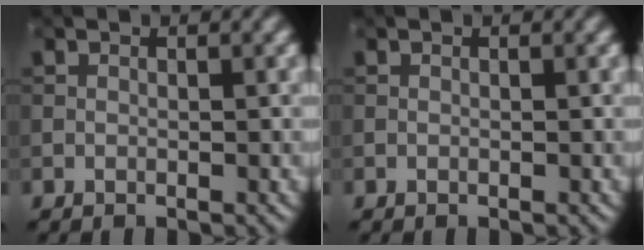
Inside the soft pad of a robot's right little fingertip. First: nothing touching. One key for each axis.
{"total": 0.0}